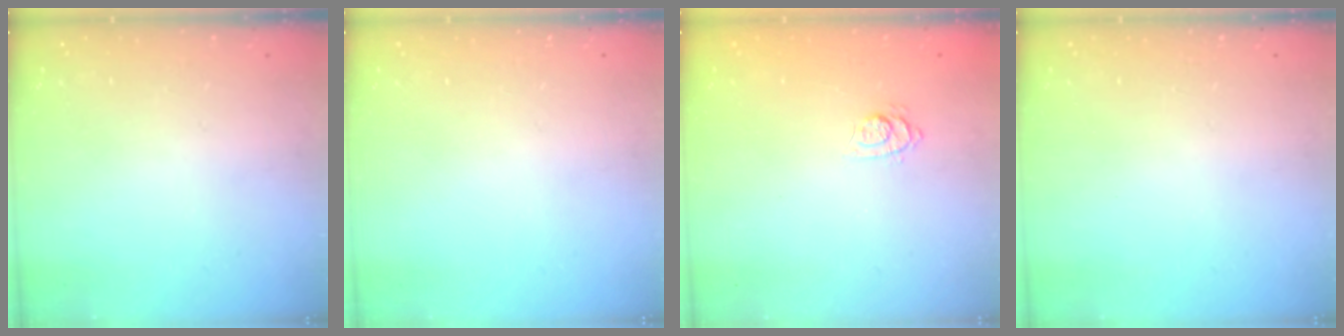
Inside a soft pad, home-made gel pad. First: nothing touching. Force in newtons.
{"total": 0.0}
{"total": 5.1, "press": 4.8, "slide": 1.6}
{"total": 0.0}